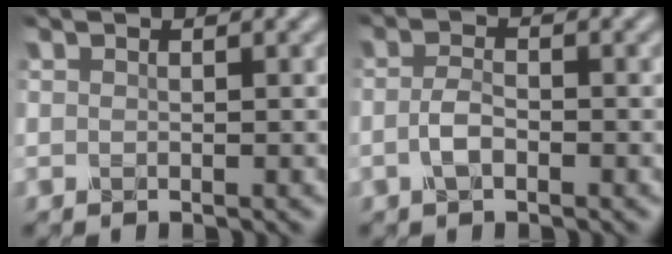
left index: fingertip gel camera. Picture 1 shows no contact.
{"total": 2.1, "force": [-0.7, 0.9, 1.7], "torque": [-0.039, 0.001, -0.018]}